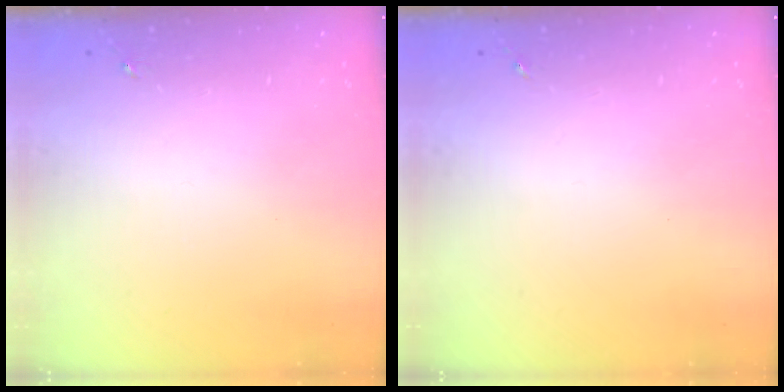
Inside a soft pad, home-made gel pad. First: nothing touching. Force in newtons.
{"total": 0.0}